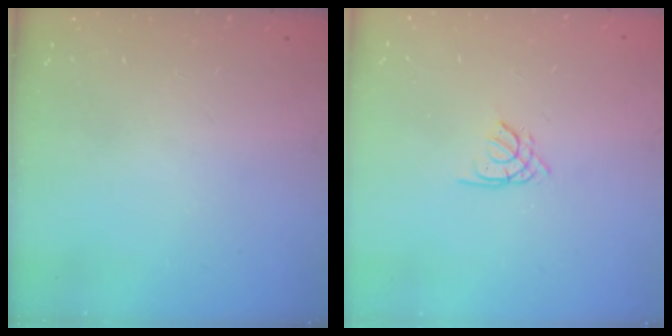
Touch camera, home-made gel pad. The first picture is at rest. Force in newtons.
{"total": 1.3, "press": 1.3, "slide": 0.4}